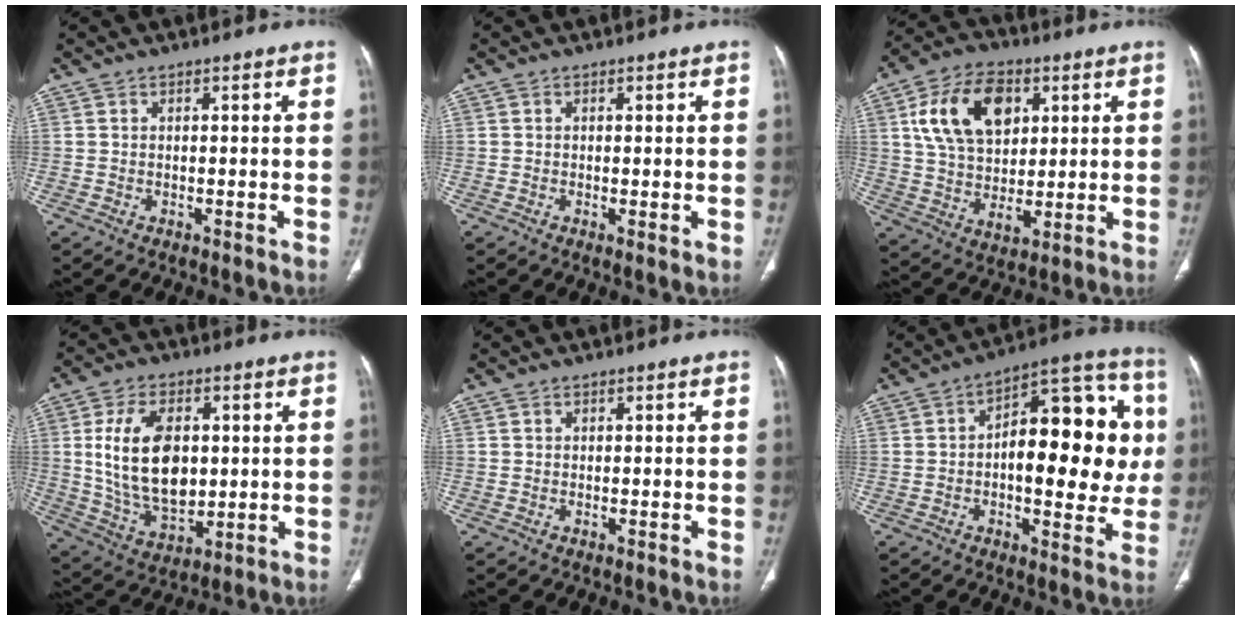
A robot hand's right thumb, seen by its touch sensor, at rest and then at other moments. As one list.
[{"total": 1.0, "force": [-0.1, 0.2, 1.0], "torque": [-0.020, -0.007, -0.002]}, {"total": 17.3, "force": [5.6, 11.2, 11.9], "torque": [-0.182, -0.013, 0.105]}, {"total": 16.7, "force": [2.2, 10.1, 13.0], "torque": [-0.213, -0.014, 0.053]}, {"total": 0.0}, {"total": 21.2, "force": [0.8, 10.0, 18.7], "torque": [-0.214, 0.030, 0.005]}]